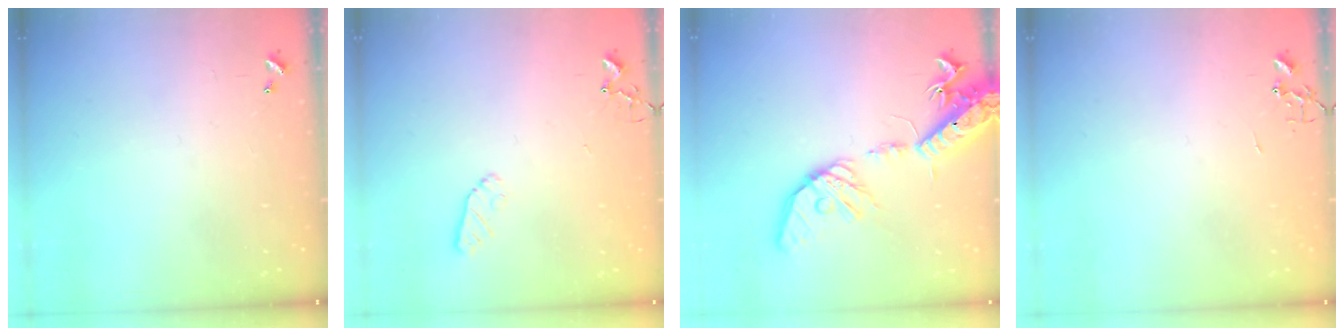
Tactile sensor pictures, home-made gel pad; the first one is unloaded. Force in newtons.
{"total": 5.6, "press": 5.5, "slide": 1.0}
{"total": 19.4, "press": 19.1, "slide": 3.3}
{"total": 0.0}